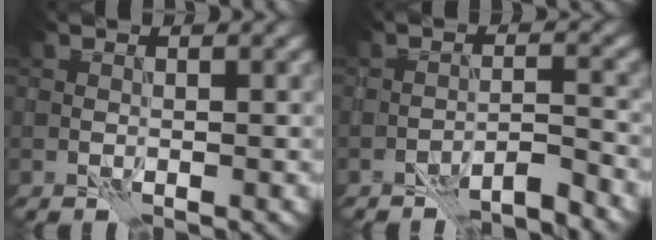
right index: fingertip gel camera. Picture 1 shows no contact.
{"total": 3.6, "force": [-3.2, 0.2, 1.5], "torque": [-0.018, 0.010, -0.055]}